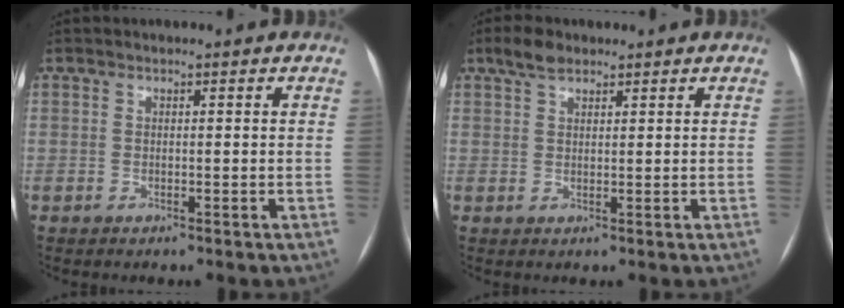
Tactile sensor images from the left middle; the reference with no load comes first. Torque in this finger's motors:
{"motor_torque": [0.36, -0.29, 0.00, 0.00]}